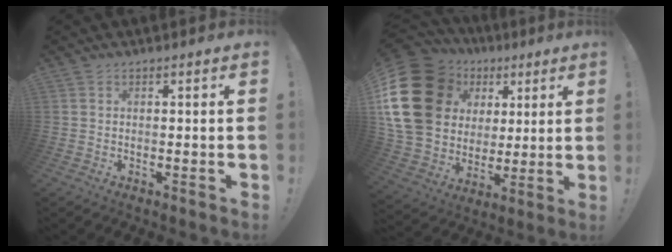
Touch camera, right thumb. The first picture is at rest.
{"total": 24.4, "force": [6.3, 19.0, 13.9], "torque": [-0.257, -0.027, 0.157]}